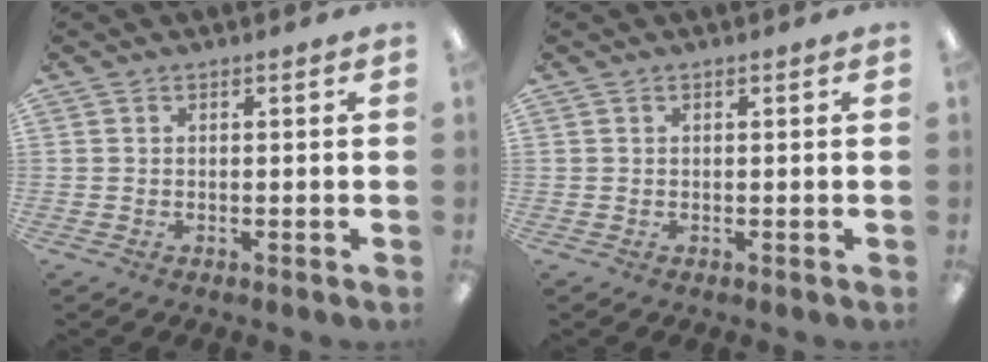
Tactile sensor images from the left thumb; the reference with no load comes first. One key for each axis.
{"total": 0.0}